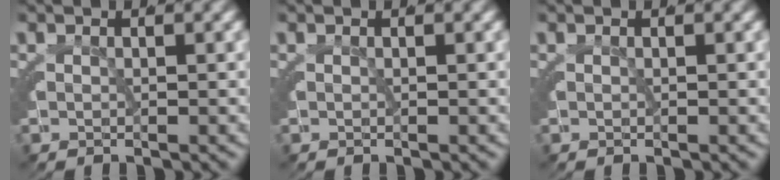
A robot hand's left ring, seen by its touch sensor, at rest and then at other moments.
{"total": 0.0}
{"total": 0.0}